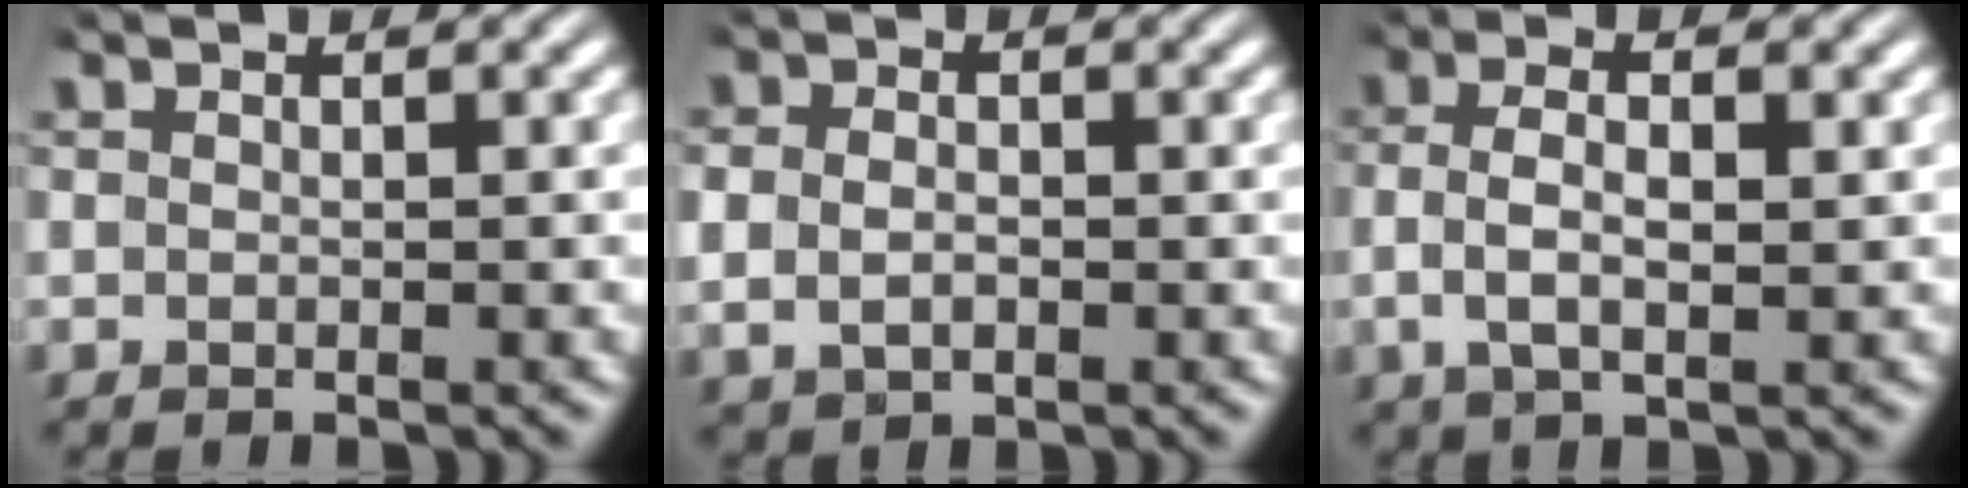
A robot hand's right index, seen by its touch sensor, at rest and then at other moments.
{"total": 3.0, "force": [0.1, 2.5, 1.7], "torque": [-0.047, -0.002, 0.005]}
{"total": 4.1, "force": [0.3, 2.0, 3.5], "torque": [-0.078, 0.001, 0.007]}